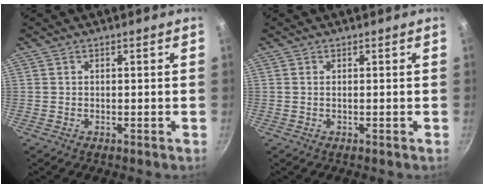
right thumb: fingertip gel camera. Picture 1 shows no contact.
{"total": 0.0}